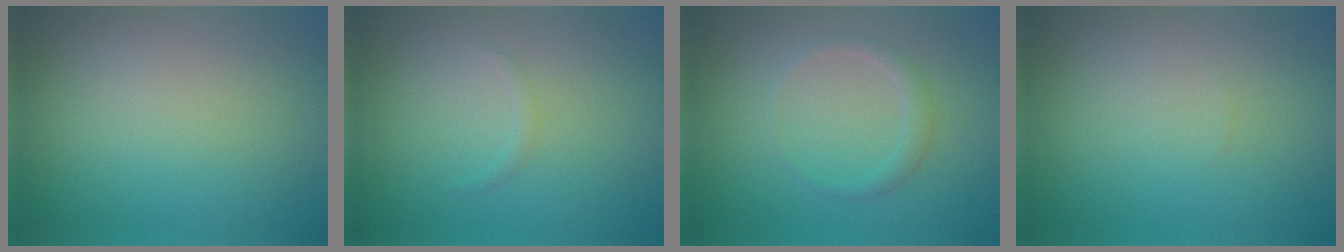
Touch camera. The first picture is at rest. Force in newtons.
{"total": 0.5, "press": 0.5, "slide": 0.0}
{"total": 1.4, "press": 1.4, "slide": 0.1}
{"total": 0.0}